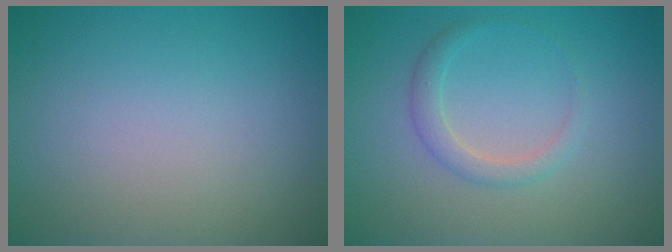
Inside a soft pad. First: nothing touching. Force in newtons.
{"total": 1.8, "press": 1.8, "slide": 0.0}